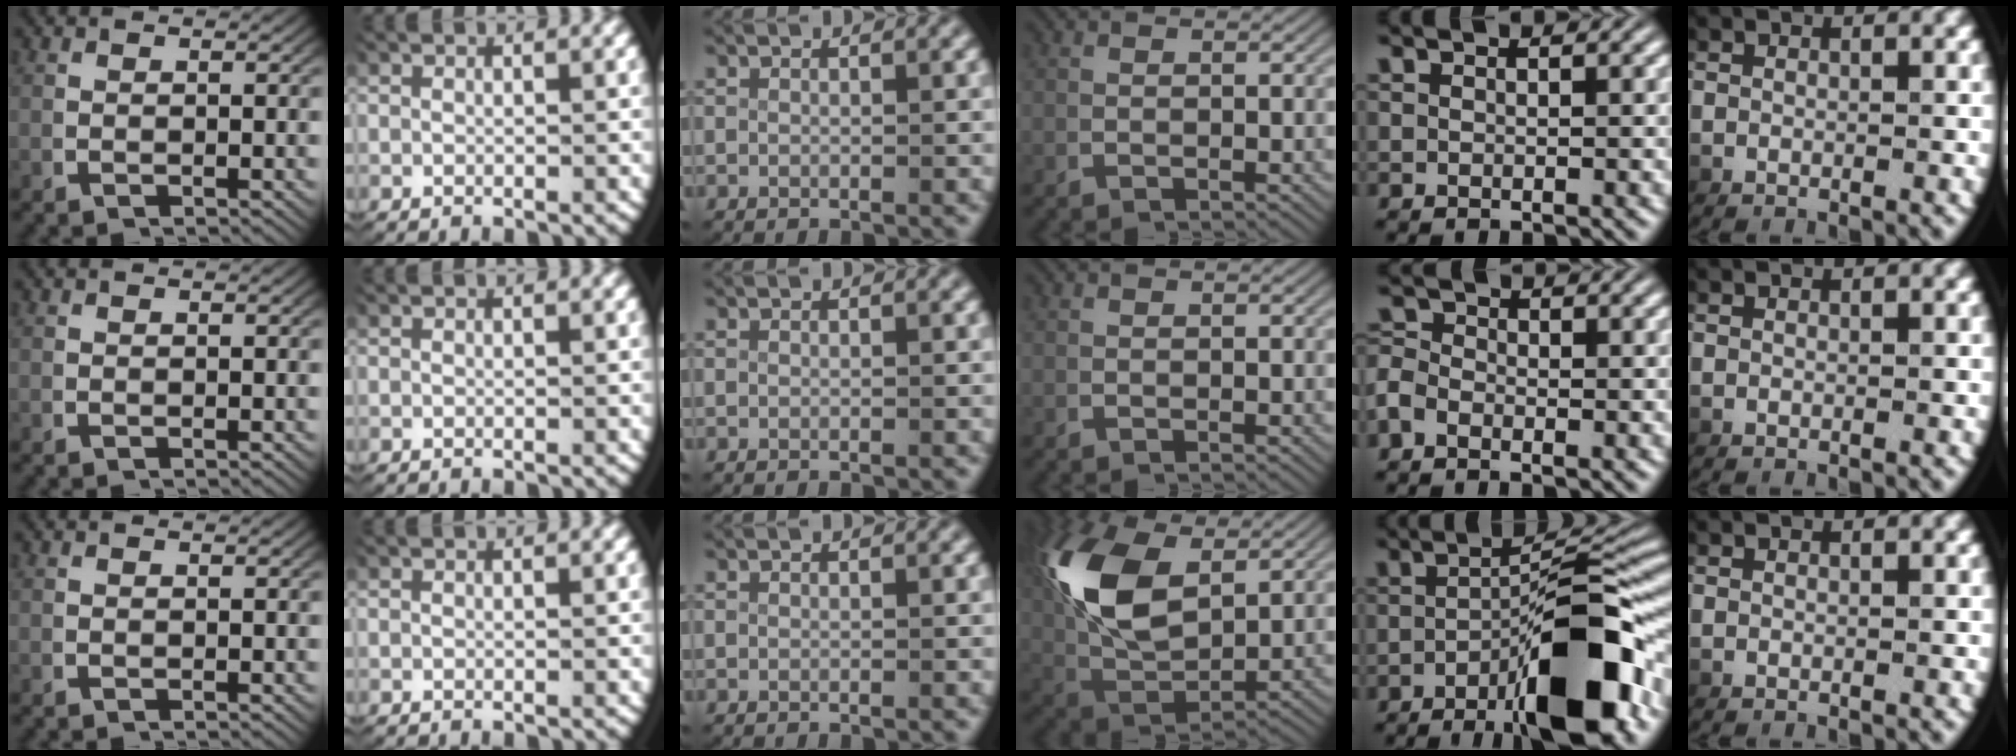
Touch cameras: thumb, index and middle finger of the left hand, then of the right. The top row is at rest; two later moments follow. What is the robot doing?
{"motion": "lift_and_place", "object": "fork"}